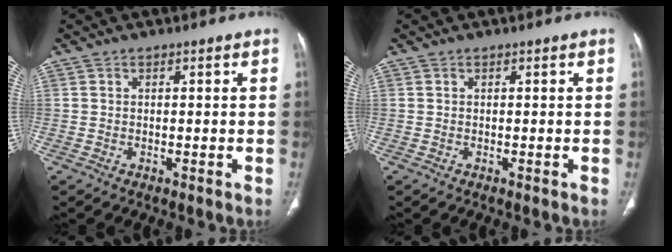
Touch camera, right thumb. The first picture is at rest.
{"total": 0.0}